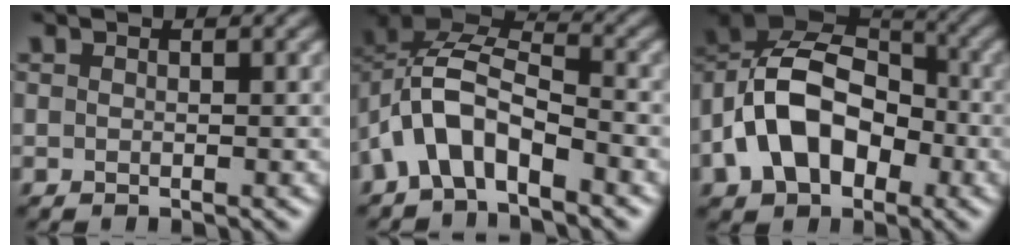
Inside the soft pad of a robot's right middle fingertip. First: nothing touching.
{"total": 7.8, "force": [-3.2, 4.1, 5.8], "torque": [-0.118, 0.010, -0.074]}
{"total": 11.2, "force": [-2.8, 7.4, 8.0], "torque": [-0.145, 0.016, -0.057]}